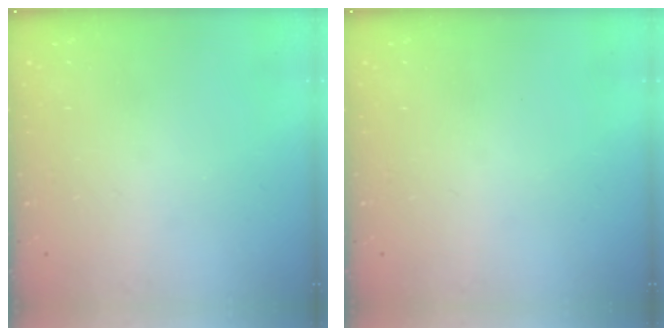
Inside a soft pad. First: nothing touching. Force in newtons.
{"total": 0.0}